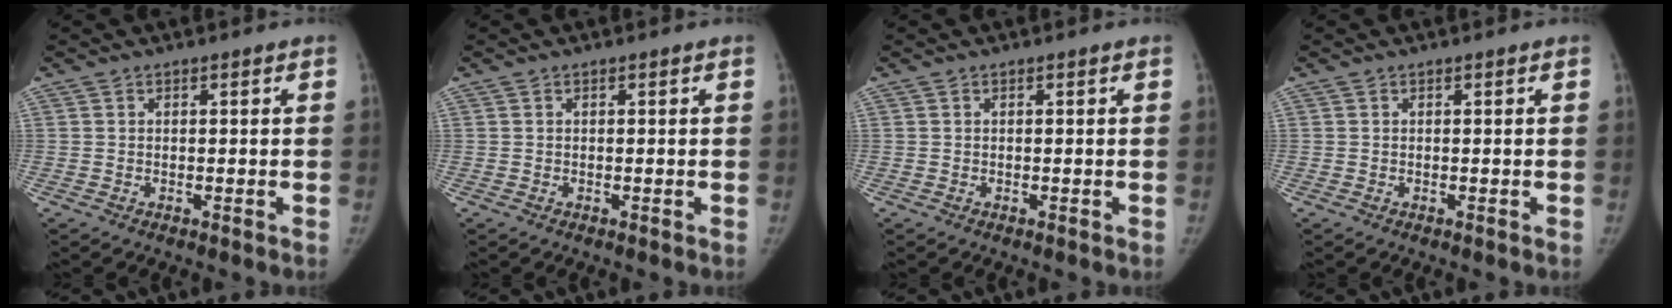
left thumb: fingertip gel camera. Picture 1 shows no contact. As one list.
[{"total": 0.0}, {"total": 0.0}, {"total": 0.0}]